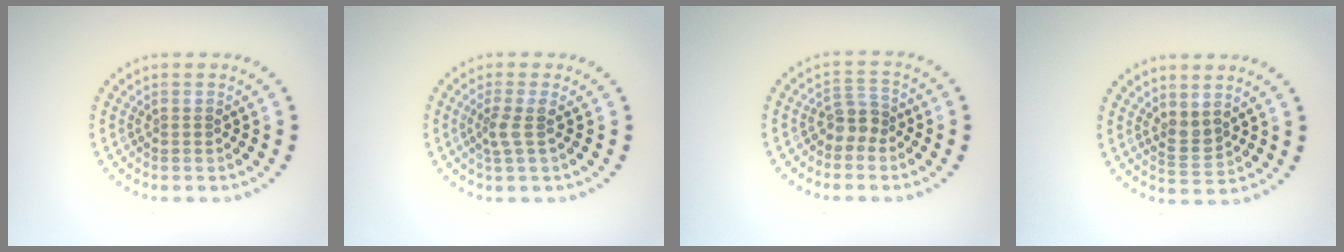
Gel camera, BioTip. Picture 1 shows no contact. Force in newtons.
{"total": 1.8, "press": 1.4, "slide": 1.2}
{"total": 2.1, "press": 1.6, "slide": 1.3}
{"total": 1.8, "press": 1.6, "slide": 0.8}